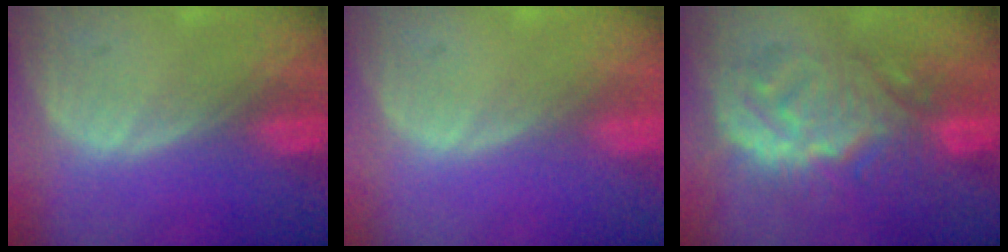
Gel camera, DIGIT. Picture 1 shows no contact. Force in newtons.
{"total": 0.0}
{"total": 9.6, "press": 9.6, "slide": 0.4}